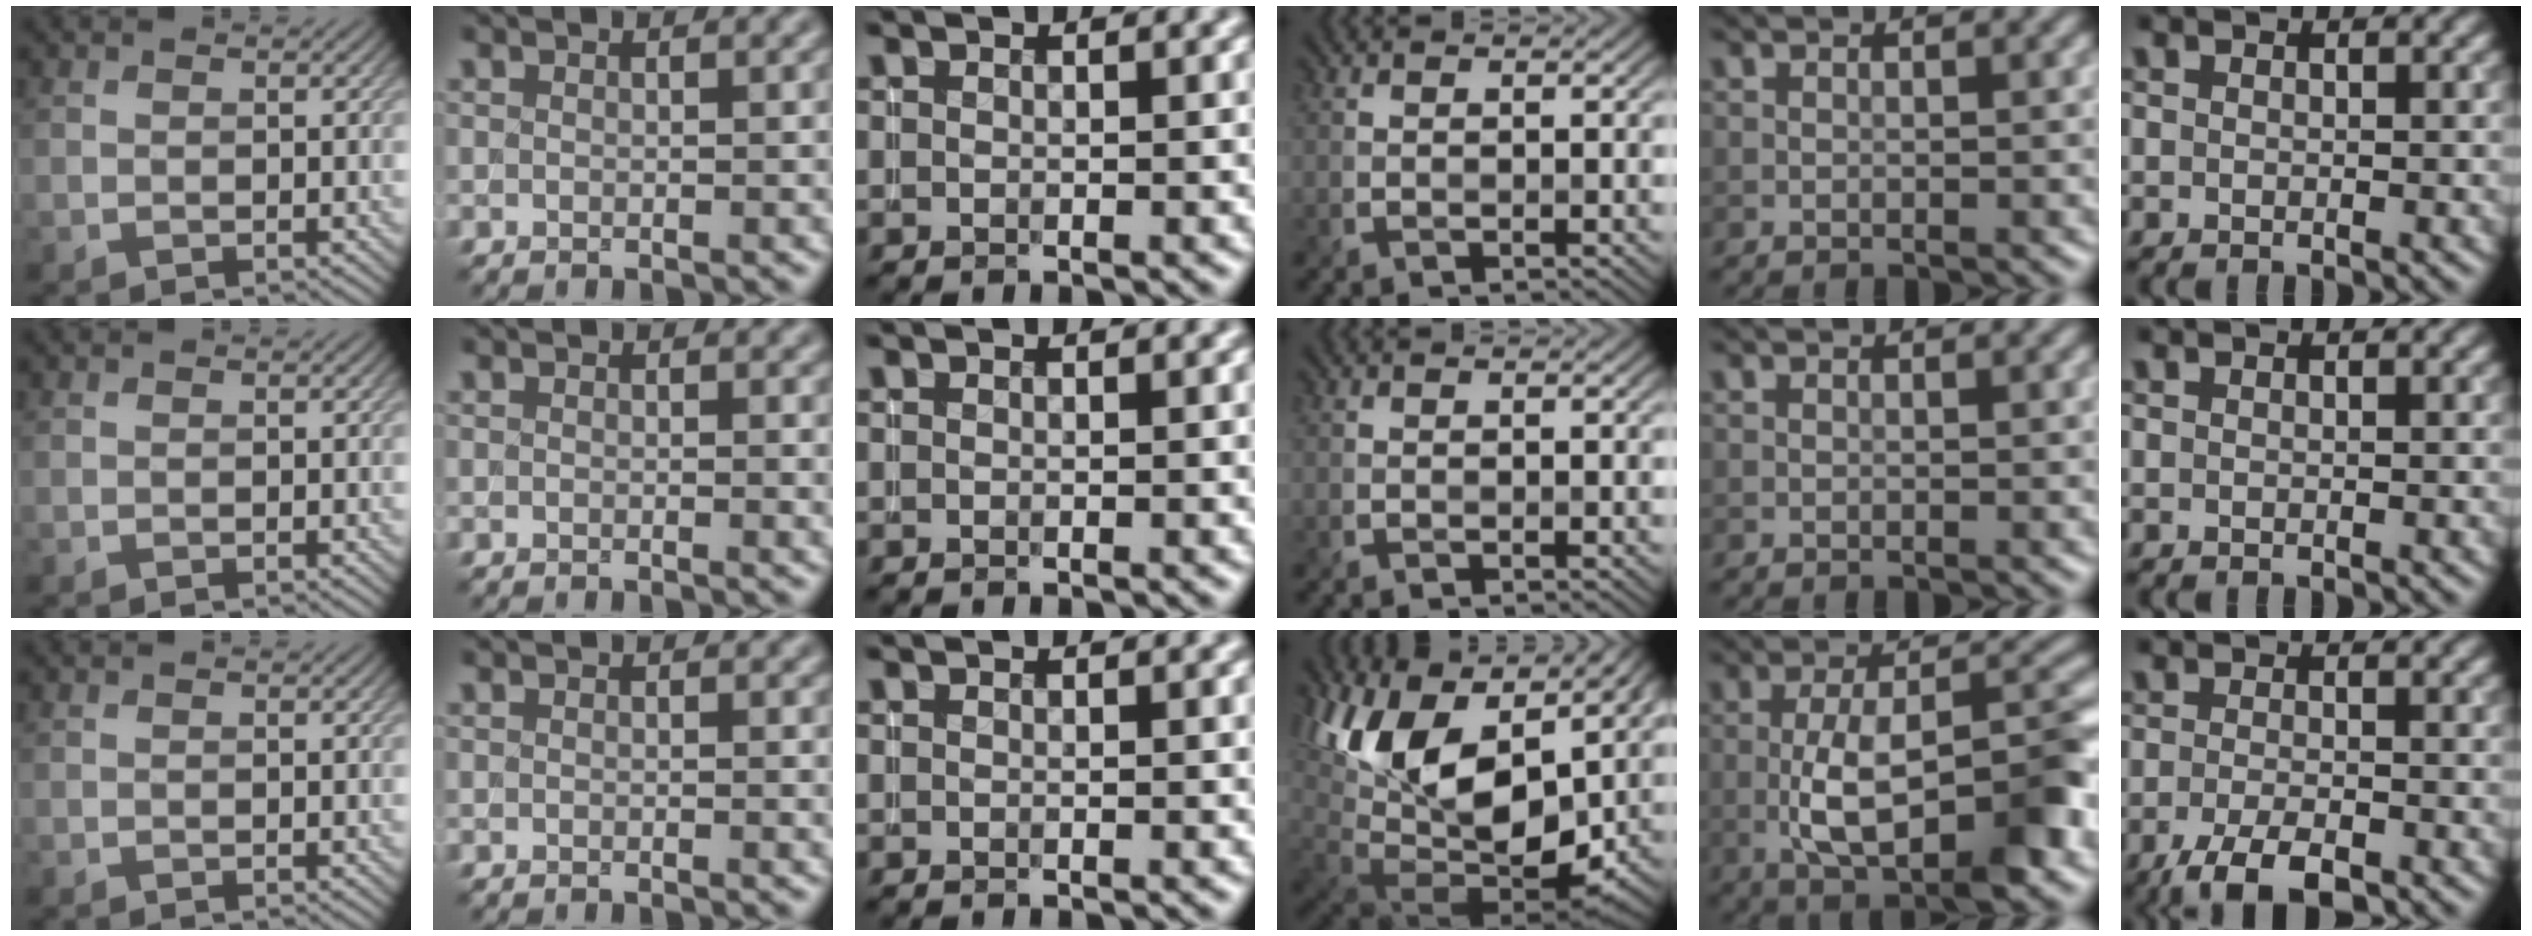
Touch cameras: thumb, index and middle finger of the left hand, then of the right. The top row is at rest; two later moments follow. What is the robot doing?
{"motion": "insert", "object": "backpack"}